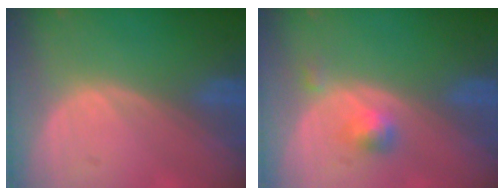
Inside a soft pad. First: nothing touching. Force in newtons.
{"total": 2.6, "press": 2.4, "slide": 1.1}